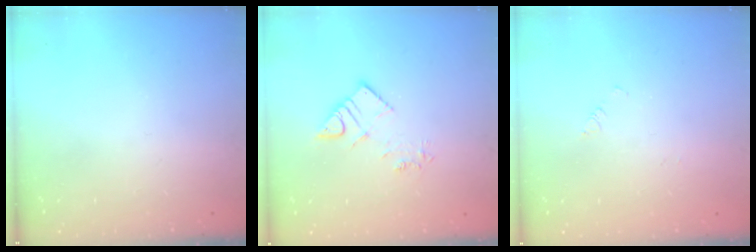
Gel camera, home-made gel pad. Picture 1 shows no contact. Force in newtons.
{"total": 7.1, "press": 7.1, "slide": 0.6}
{"total": 1.4, "press": 1.3, "slide": 0.3}